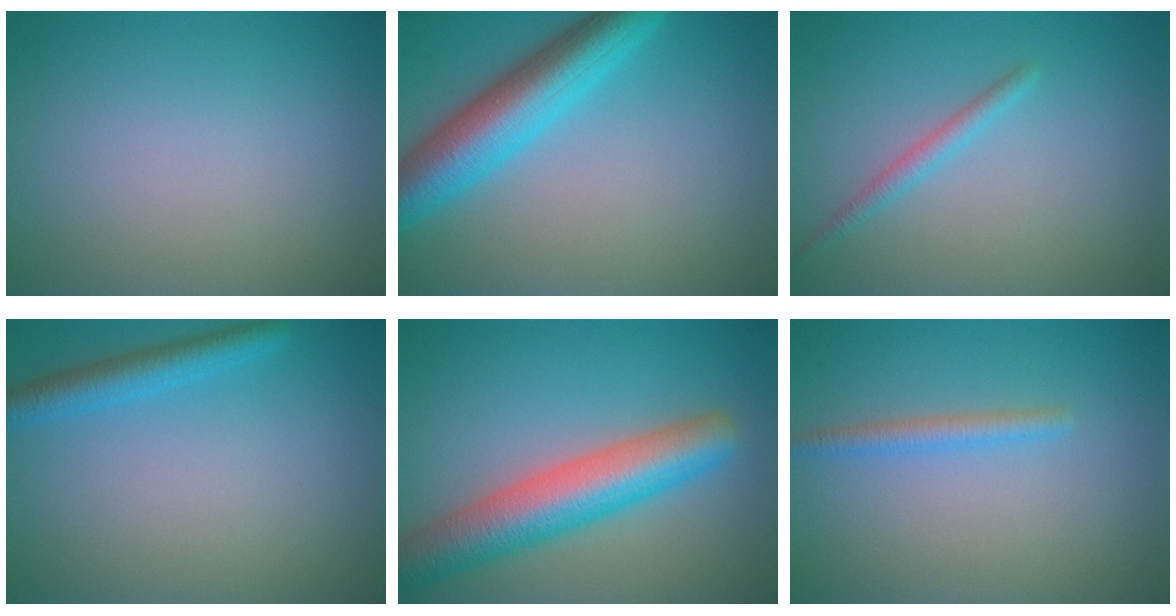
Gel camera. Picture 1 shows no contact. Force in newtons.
{"total": 7.1, "press": 7.1, "slide": 0.3}
{"total": 1.5, "press": 1.5, "slide": 0.0}
{"total": 2.8, "press": 2.8, "slide": 0.1}
{"total": 7.4, "press": 7.4, "slide": 0.4}
{"total": 1.7, "press": 1.7, "slide": 0.1}